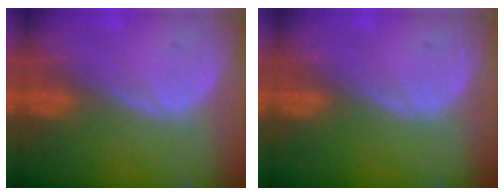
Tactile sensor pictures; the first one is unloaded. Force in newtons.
{"total": 0.0}